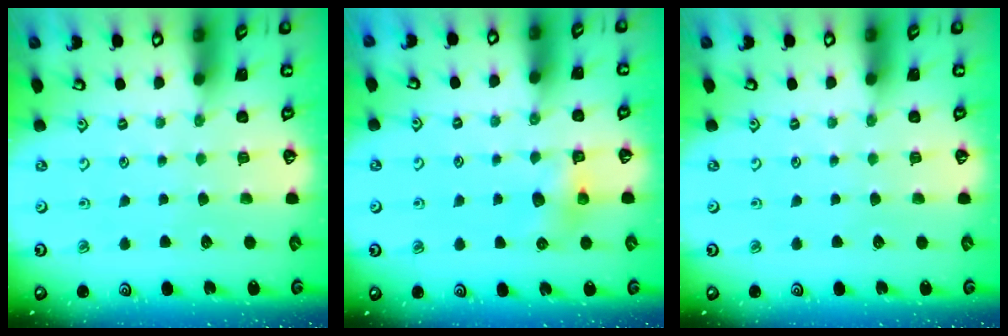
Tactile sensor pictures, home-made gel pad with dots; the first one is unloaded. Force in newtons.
{"total": 5.3, "press": 5.3, "slide": 0.4}
{"total": 0.0}